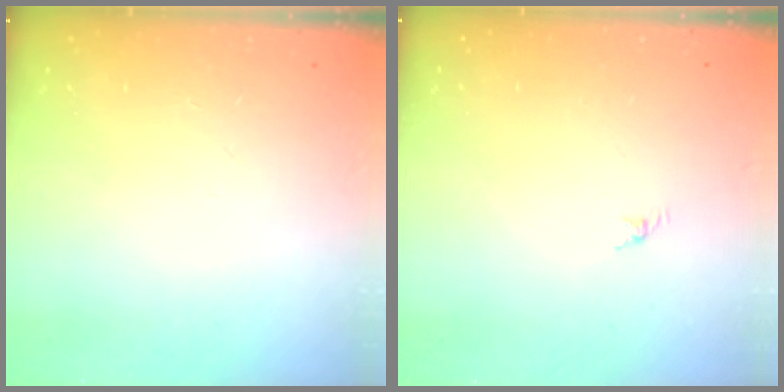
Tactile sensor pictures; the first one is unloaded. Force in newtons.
{"total": 0.0}